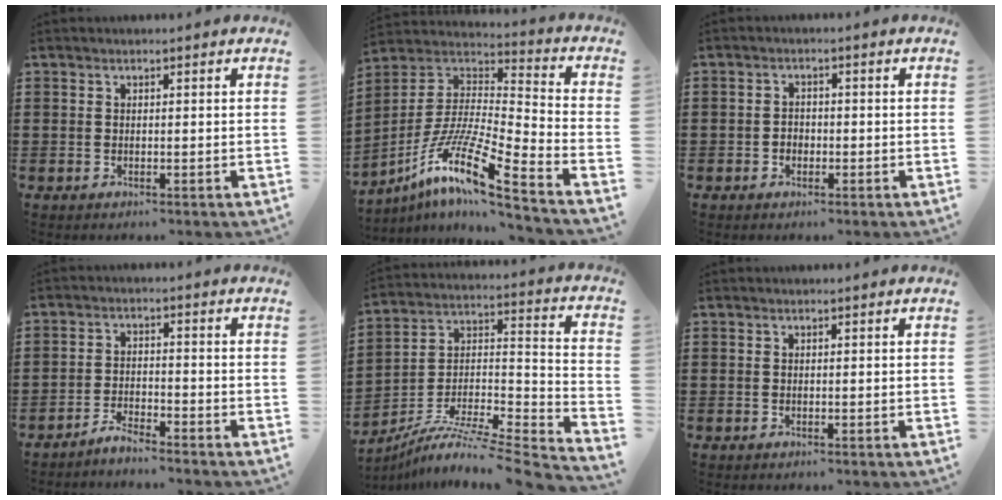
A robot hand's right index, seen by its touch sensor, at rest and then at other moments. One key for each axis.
{"total": 12.7, "fx": -9.1, "fy": 1.0, "fz": 8.8, "tx": -0.184, "ty": -0.005, "tz": -0.184}
{"total": 1.5, "fx": -0.8, "fy": 1.2, "fz": 0.4, "tx": -0.010, "ty": 0.000, "tz": -0.018}
{"total": 3.0, "fx": -3.0, "fy": -0.1, "fz": 0.2, "tx": -0.008, "ty": 0.004, "tz": -0.061}
{"total": 6.9, "fx": -5.6, "fy": 0.9, "fz": 4.0, "tx": -0.075, "ty": -0.013, "tz": -0.114}
{"total": 0.0}